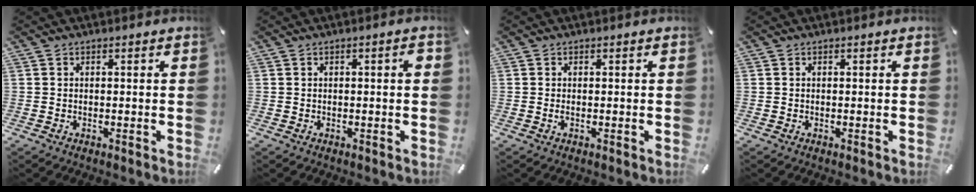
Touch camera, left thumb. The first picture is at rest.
{"total": 2.0, "force": [0.1, 0.4, 2.0], "torque": [-0.034, 0.002, 0.001]}
{"total": 0.8, "force": [-0.1, 0.2, 0.8], "torque": [-0.016, -0.001, -0.002]}
{"total": 0.0}